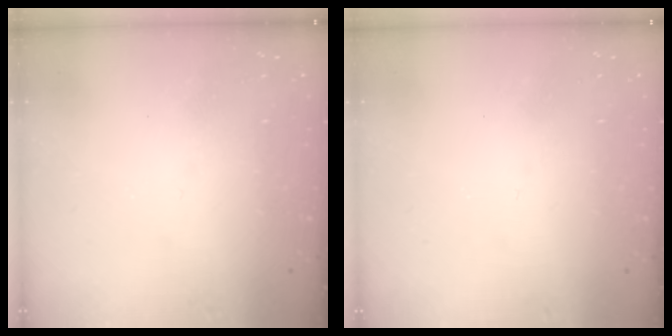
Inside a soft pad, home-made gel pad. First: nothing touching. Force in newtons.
{"total": 0.7, "press": 0.7, "slide": 0.1}